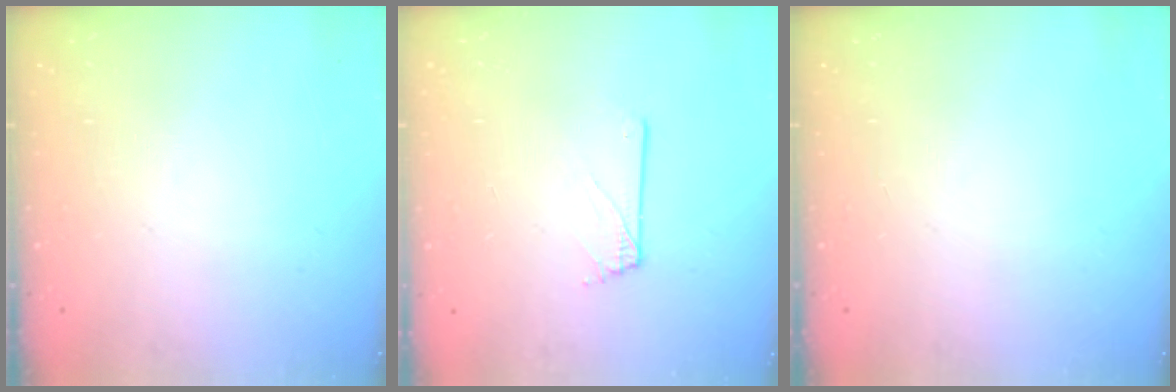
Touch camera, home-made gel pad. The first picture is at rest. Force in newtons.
{"total": 0.6, "press": 0.6, "slide": 0.1}
{"total": 0.0}